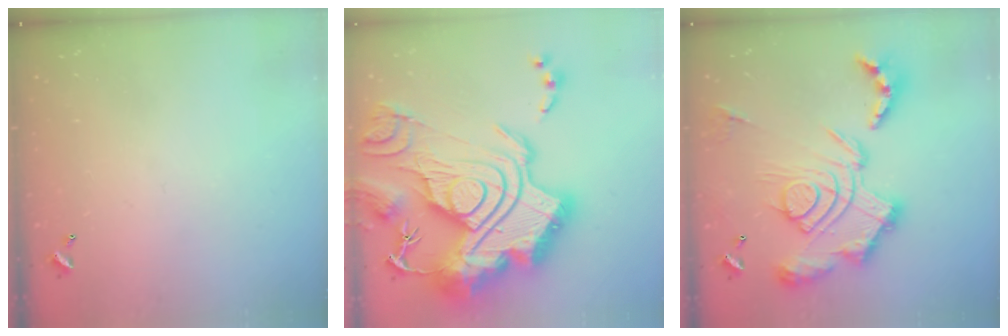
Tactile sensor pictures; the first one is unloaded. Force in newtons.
{"total": 5.0, "press": 4.1, "slide": 2.9}
{"total": 3.6, "press": 2.9, "slide": 2.2}